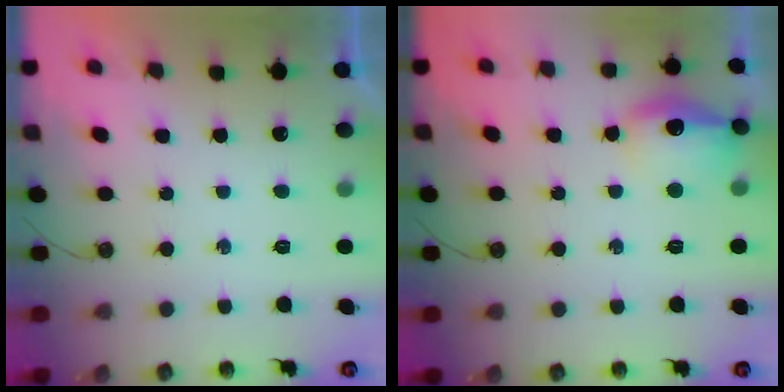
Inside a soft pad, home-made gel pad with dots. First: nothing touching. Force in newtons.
{"total": 13.7, "press": 13.6, "slide": 1.0}